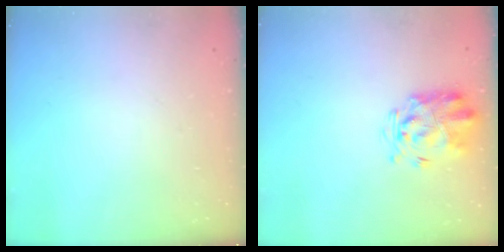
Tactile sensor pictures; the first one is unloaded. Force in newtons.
{"total": 3.1, "press": 2.9, "slide": 1.1}